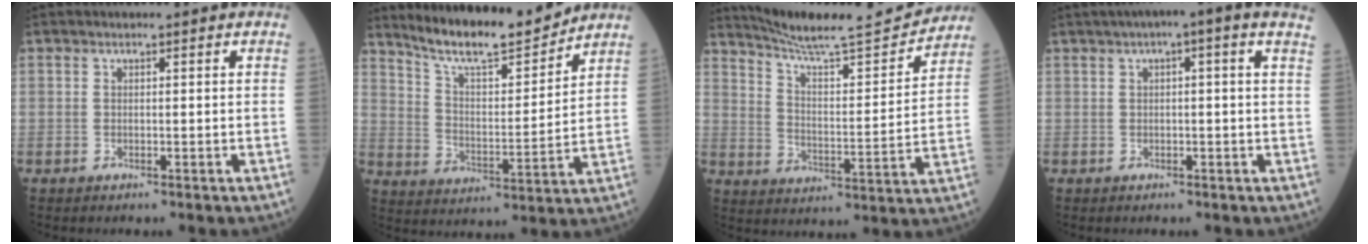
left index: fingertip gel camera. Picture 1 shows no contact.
{"total": 12.8, "force": [11.9, 0.9, 4.6], "torque": [-0.085, -0.008, 0.205]}
{"total": 17.1, "force": [16.4, 0.7, 5.0], "torque": [-0.092, -0.026, 0.241]}
{"total": 6.7, "force": [4.0, 0.0, 5.4], "torque": [-0.075, 0.037, 0.044]}